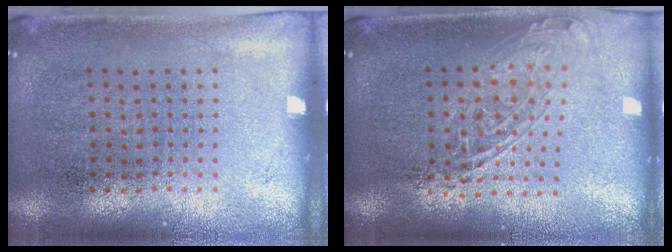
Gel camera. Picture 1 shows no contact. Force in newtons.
{"total": 1.6, "press": 1.3, "slide": 0.9}